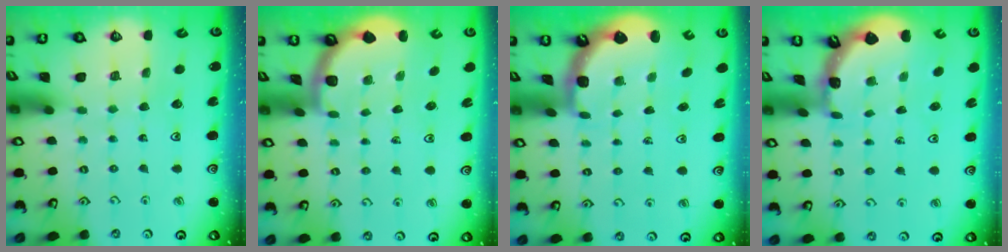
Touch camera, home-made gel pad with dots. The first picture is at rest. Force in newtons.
{"total": 1.8, "press": 1.8, "slide": 0.0}
{"total": 2.4, "press": 1.7, "slide": 1.6}
{"total": 1.8, "press": 1.8, "slide": 0.1}